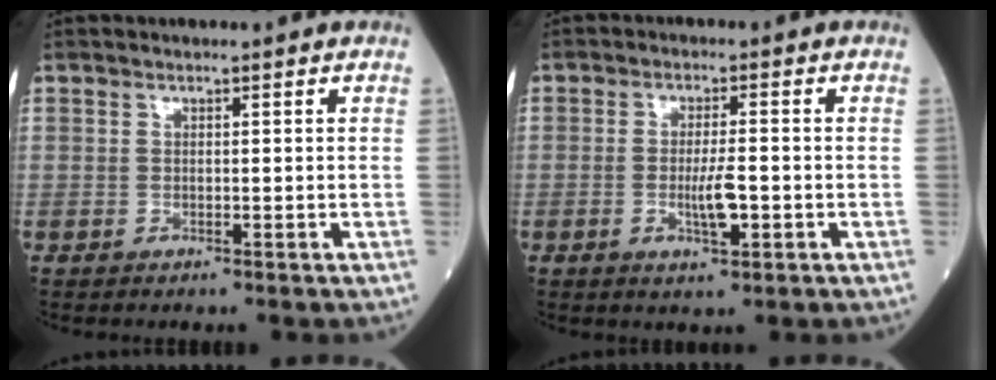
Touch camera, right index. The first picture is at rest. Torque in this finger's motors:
{"motor_torque": [-0.11, -0.04, 0.04, 0.01]}